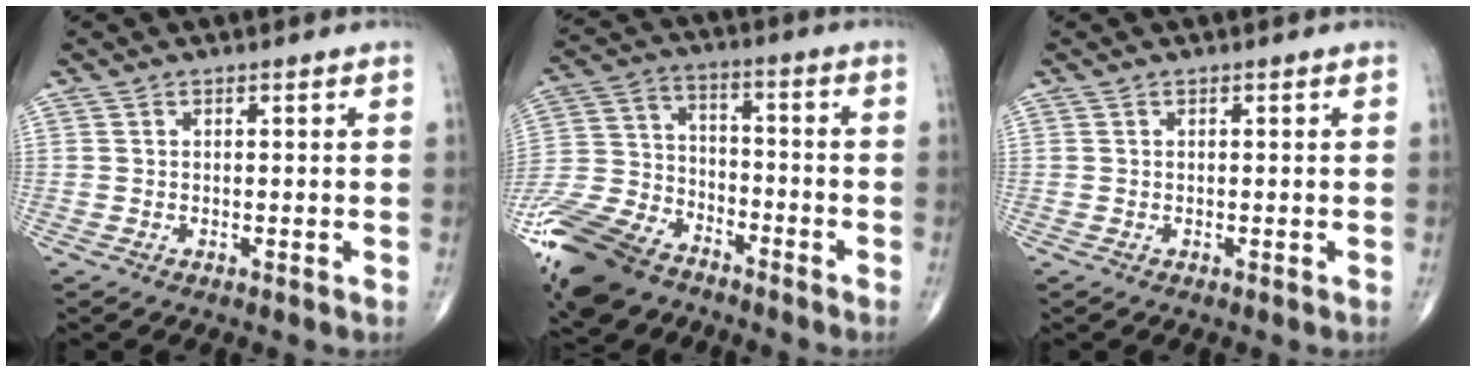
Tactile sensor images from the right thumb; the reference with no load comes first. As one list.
[{"total": 20.1, "force": [-13.9, 11.1, 9.4], "torque": [-0.213, 0.039, -0.258]}, {"total": 0.0}]